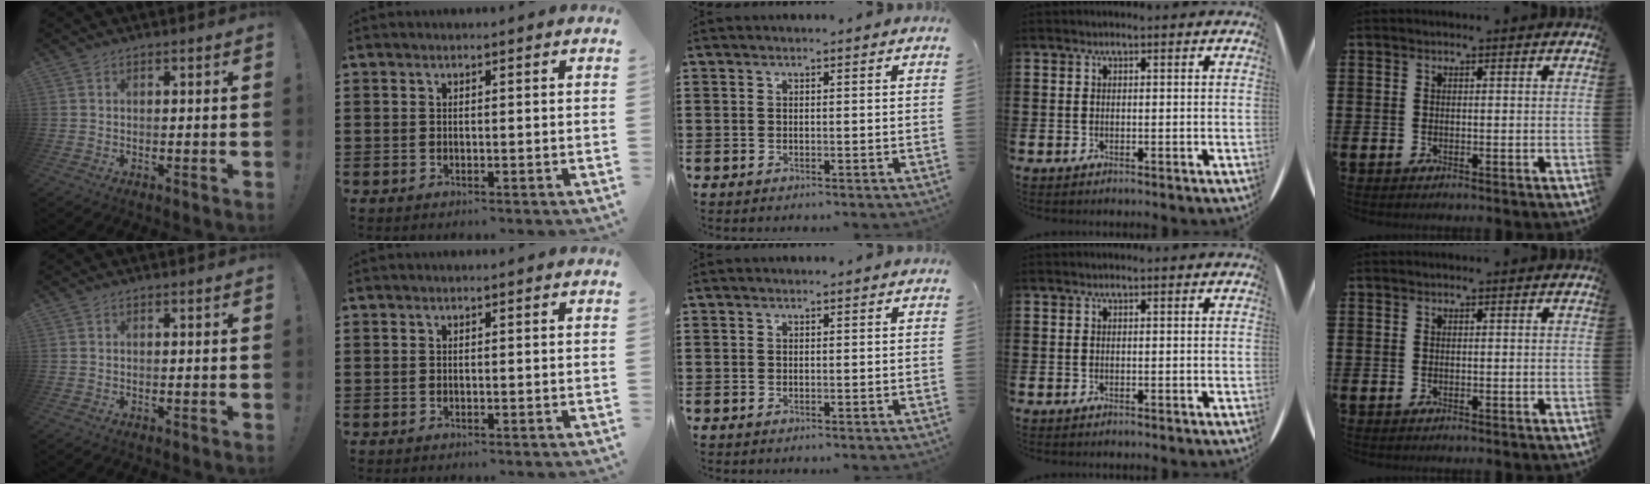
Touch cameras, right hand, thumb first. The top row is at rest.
{}